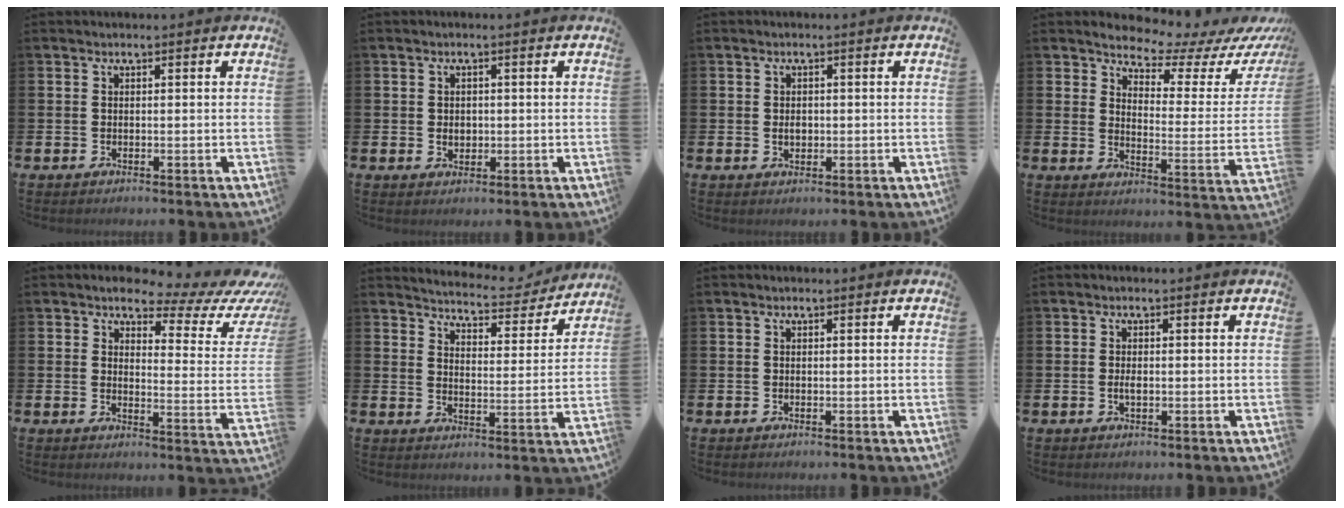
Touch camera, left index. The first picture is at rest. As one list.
[{"total": 1.6, "force": [0.2, 1.4, 0.8], "torque": [-0.006, 0.005, -0.002]}, {"total": 1.6, "force": [0.0, 1.2, 1.0], "torque": [-0.009, 0.004, -0.004]}, {"total": 6.8, "force": [6.5, 1.2, 1.7], "torque": [-0.046, -0.060, 0.108]}, {"total": 4.7, "force": [3.7, 1.9, 2.1], "torque": [-0.034, -0.036, 0.049]}, {"total": 5.4, "force": [5.4, 0.6, 0.5], "torque": [-0.023, -0.045, 0.089]}, {"total": 0.0}, {"total": 1.3, "force": [-0.2, 0.5, 1.2], "torque": [-0.018, 0.000, -0.006]}]